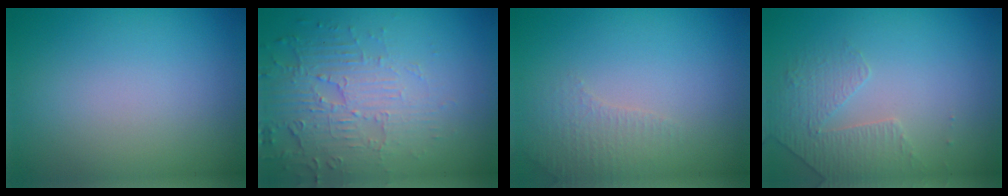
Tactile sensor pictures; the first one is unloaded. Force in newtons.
{"total": 5.9, "press": 3.8, "slide": 4.5}
{"total": 2.0, "press": 1.9, "slide": 0.5}
{"total": 1.8, "press": 1.4, "slide": 1.0}